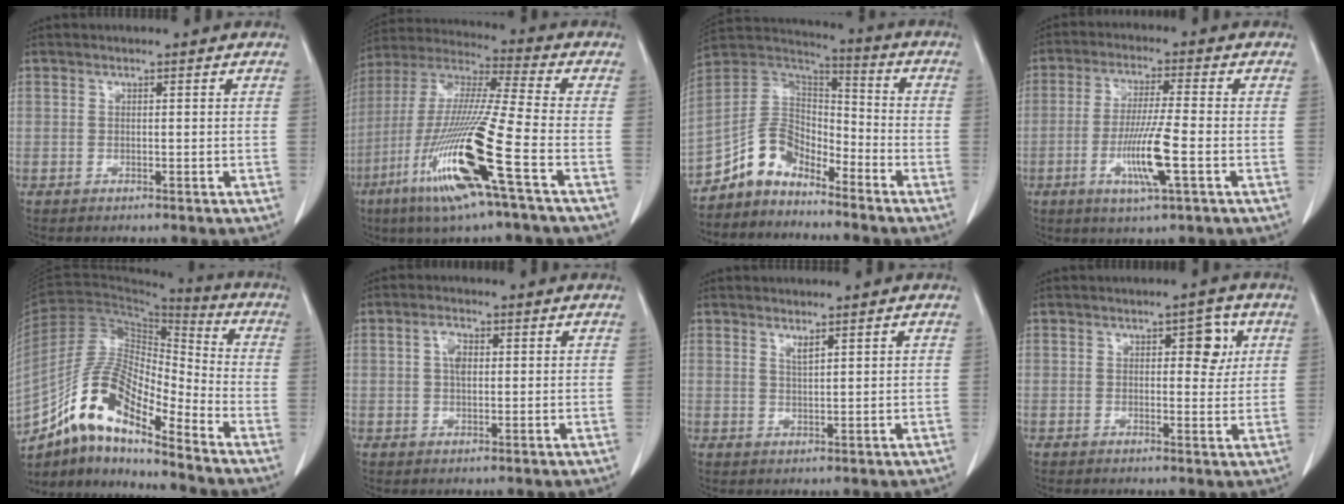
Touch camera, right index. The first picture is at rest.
{"total": 19.0, "force": [-7.8, -0.4, 17.3], "torque": [-0.380, -0.035, -0.155]}
{"total": 9.3, "force": [-7.3, 4.8, 3.3], "torque": [-0.065, 0.043, -0.143]}
{"total": 9.0, "force": [-2.7, -0.1, 8.6], "torque": [-0.168, -0.013, -0.050]}
{"total": 13.8, "force": [-9.8, 3.3, 9.1], "torque": [-0.176, 0.026, -0.177]}
{"total": 2.9, "force": [0.5, 1.5, 2.4], "torque": [-0.048, 0.007, 0.010]}
{"total": 1.5, "force": [1.1, 0.0, 1.1], "torque": [-0.021, -0.005, 0.022]}
{"total": 4.3, "force": [1.4, 2.1, 3.5], "torque": [-0.040, 0.008, 0.018]}